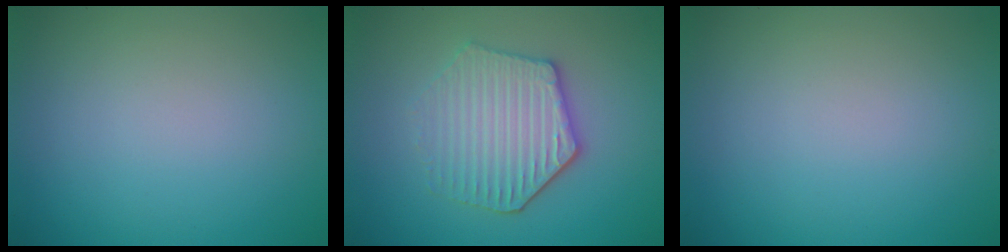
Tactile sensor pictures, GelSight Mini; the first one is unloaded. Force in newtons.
{"total": 4.4, "press": 4.0, "slide": 1.8}
{"total": 0.0}